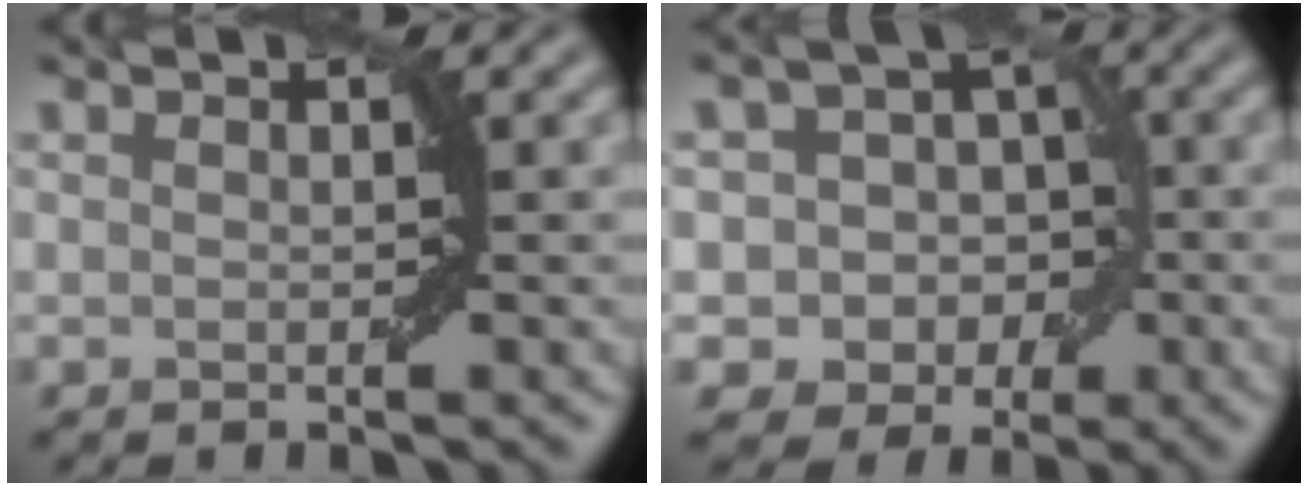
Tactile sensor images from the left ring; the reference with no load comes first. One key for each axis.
{"total": 7.4, "fx": -1.1, "fy": 6.8, "fz": 2.8, "tx": -0.018, "ty": 0.034, "tz": -0.051}